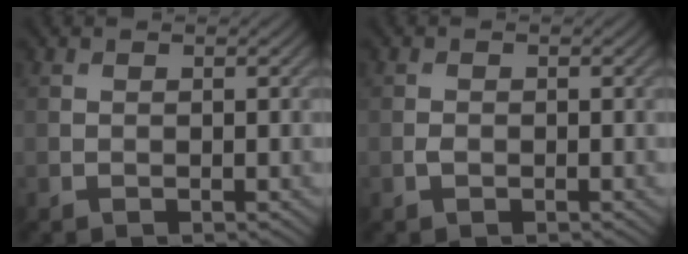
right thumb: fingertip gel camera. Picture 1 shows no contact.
{"total": 0.7, "force": [-0.2, 0.4, 0.4], "torque": [-0.009, -0.001, -0.005]}